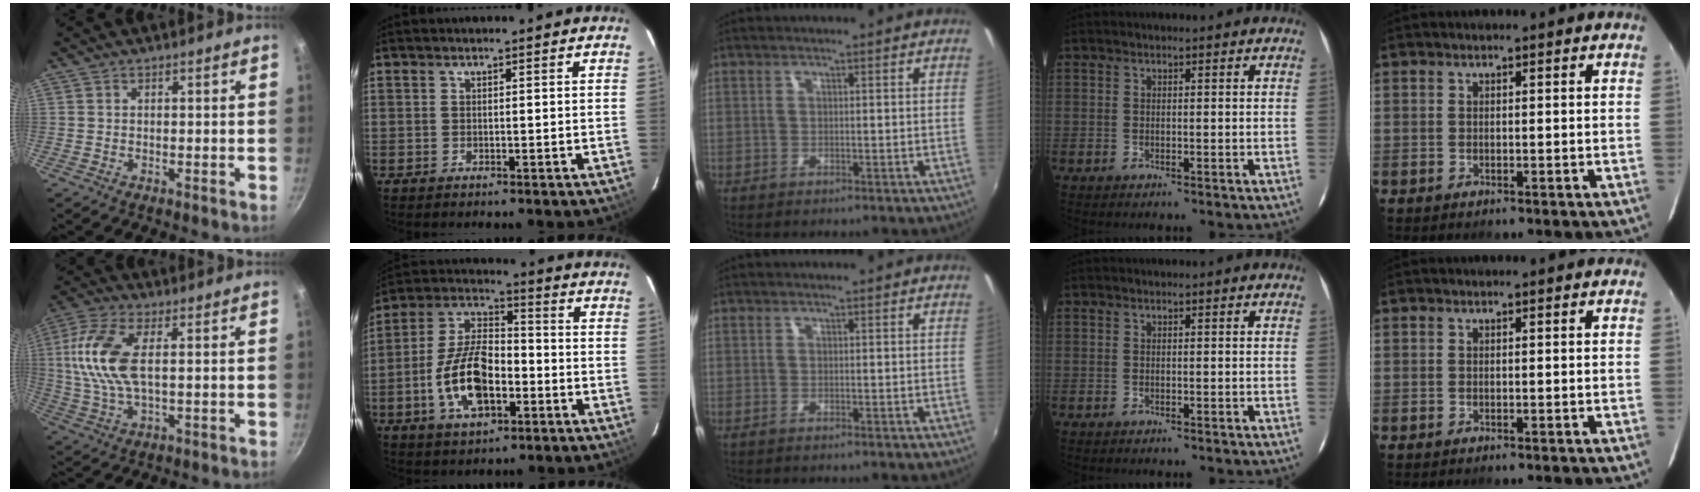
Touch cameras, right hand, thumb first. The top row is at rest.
{"thumb": {"total": 12.7, "force": [1.8, 5.8, 11.2], "torque": [-0.240, 0.009, 0.026]}, "index": {"total": 14.4, "force": [-4.5, 7.3, 11.5], "torque": [-0.234, 0.012, -0.079]}}